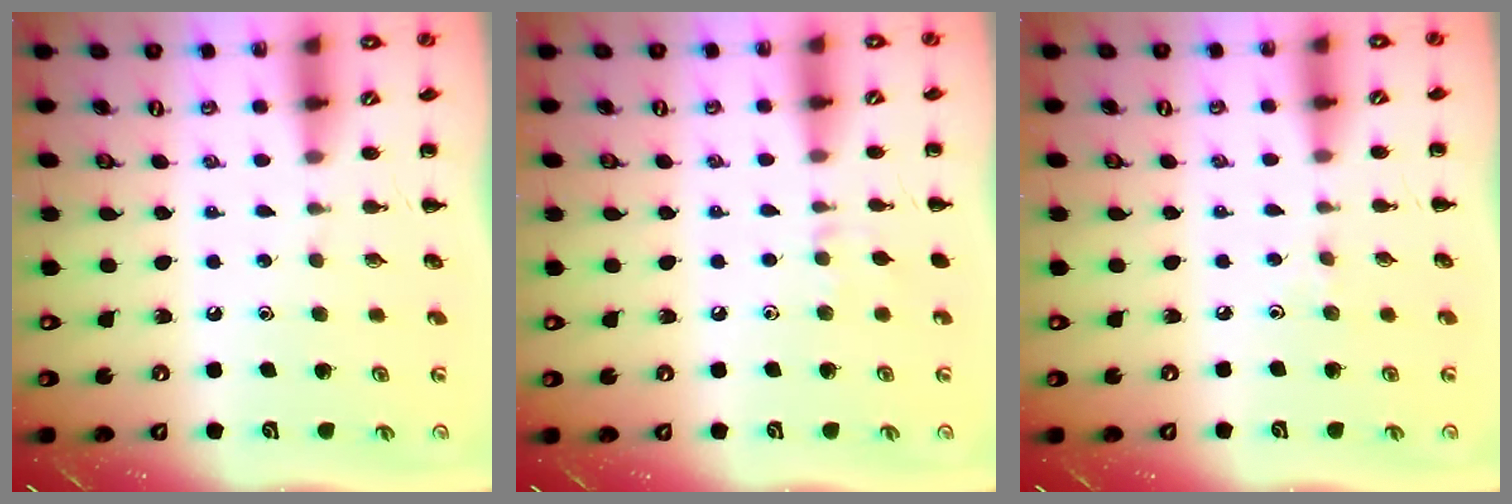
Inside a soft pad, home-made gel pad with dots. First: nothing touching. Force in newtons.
{"total": 4.0, "press": 3.7, "slide": 1.4}
{"total": 2.2, "press": 2.1, "slide": 0.9}